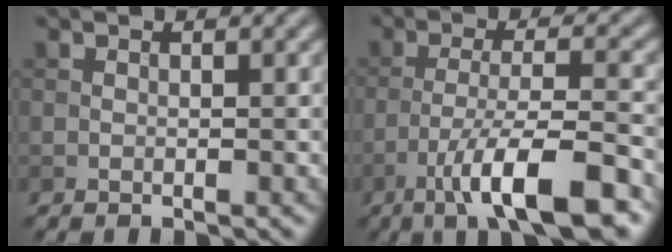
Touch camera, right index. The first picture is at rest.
{"total": 9.0, "force": [-5.1, 1.8, 7.2], "torque": [-0.115, 0.007, -0.088]}